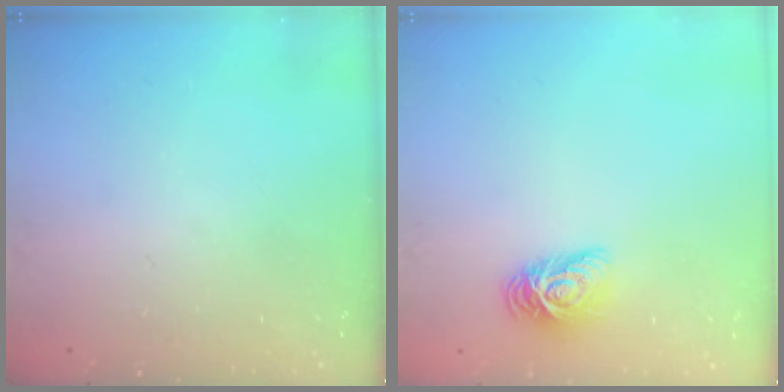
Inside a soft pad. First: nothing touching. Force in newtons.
{"total": 7.7, "press": 7.6, "slide": 0.3}